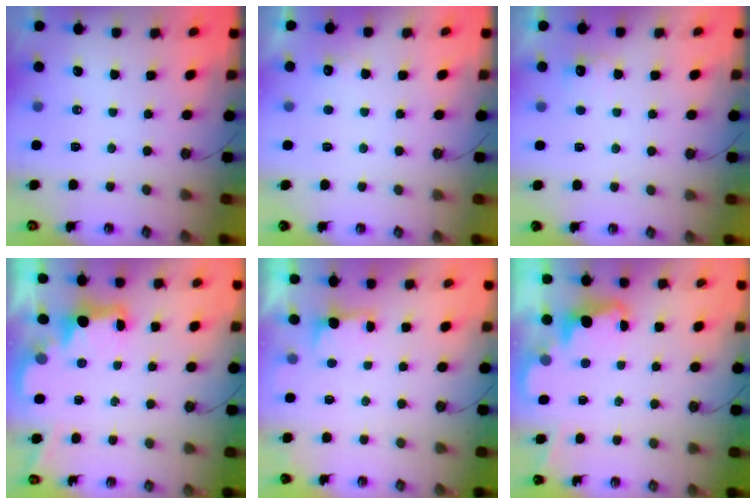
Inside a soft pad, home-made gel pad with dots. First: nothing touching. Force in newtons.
{"total": 5.6, "press": 5.5, "slide": 1.1}
{"total": 4.9, "press": 4.8, "slide": 1.1}
{"total": 2.7, "press": 2.6, "slide": 0.5}
{"total": 1.2, "press": 0.9, "slide": 0.8}
{"total": 2.3, "press": 2.3, "slide": 0.5}